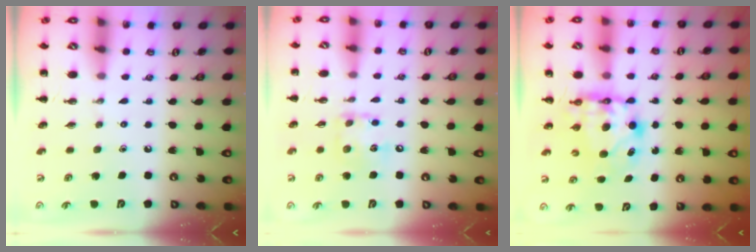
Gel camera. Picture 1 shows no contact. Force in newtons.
{"total": 10.1, "press": 10.1, "slide": 0.8}
{"total": 6.6, "press": 6.4, "slide": 1.3}